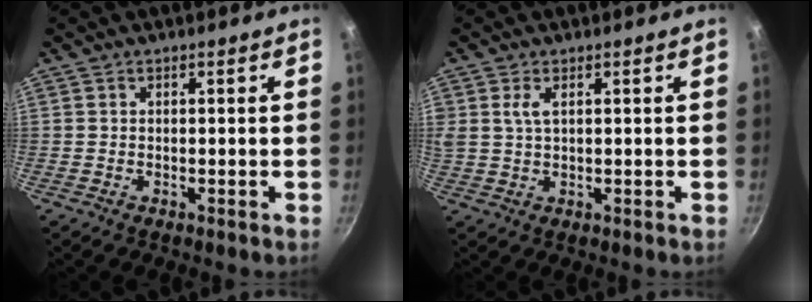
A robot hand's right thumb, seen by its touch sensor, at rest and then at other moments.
{"total": 3.1, "force": [1.2, 1.6, 2.4], "torque": [-0.044, -0.002, 0.024]}